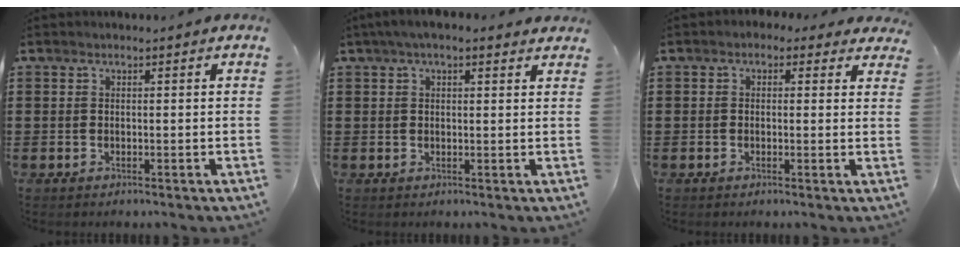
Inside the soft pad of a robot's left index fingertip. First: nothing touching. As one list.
[{"total": 2.8, "force": [1.9, 1.2, 1.6], "torque": [-0.037, 0.010, 0.033]}, {"total": 1.3, "force": [0.4, 1.1, 0.5], "torque": [-0.016, 0.008, 0.005]}]